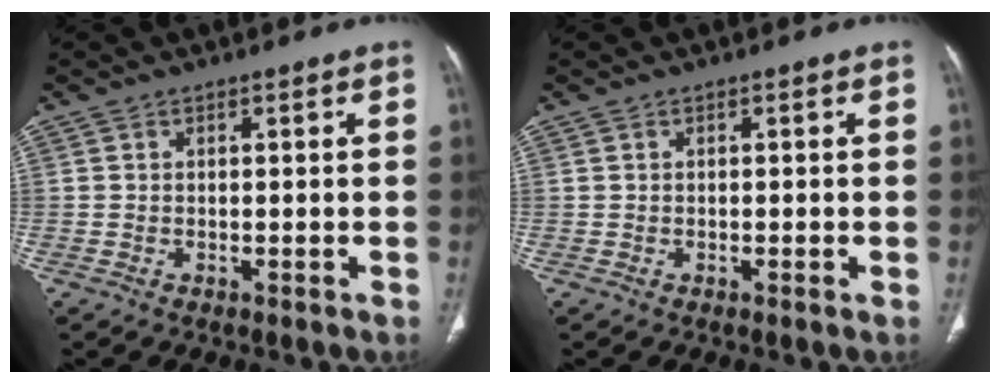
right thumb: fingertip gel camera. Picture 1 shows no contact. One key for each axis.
{"total": 0.6, "fx": -0.1, "fy": 0.1, "fz": 0.5, "tx": -0.007, "ty": 0.000, "tz": -0.001}